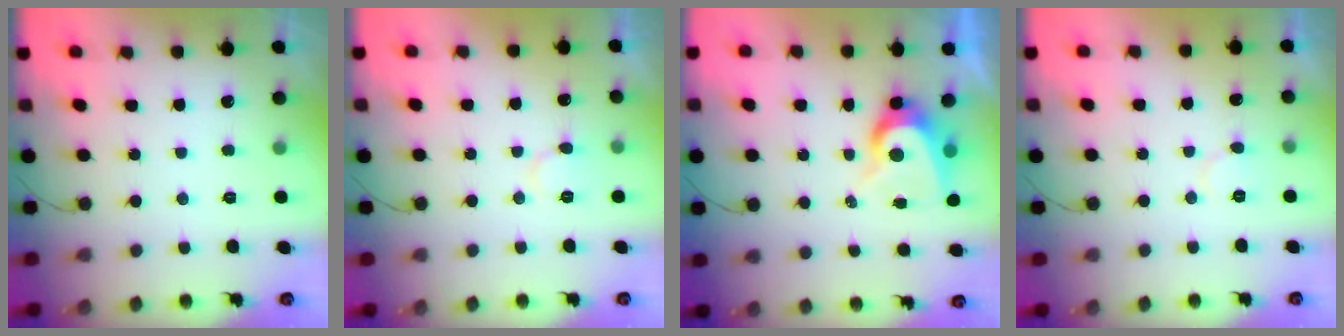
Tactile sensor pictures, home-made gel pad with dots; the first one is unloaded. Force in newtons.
{"total": 6.4, "press": 6.4, "slide": 0.2}
{"total": 7.6, "press": 7.6, "slide": 0.5}
{"total": 4.7, "press": 4.7, "slide": 0.5}